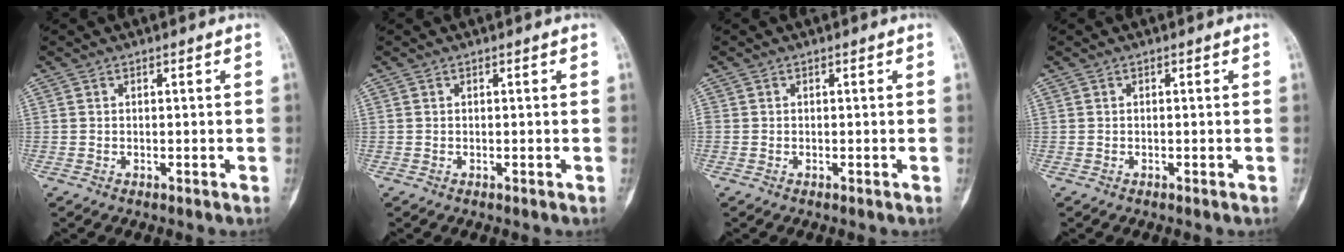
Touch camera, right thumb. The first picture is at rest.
{"total": 0.0}
{"total": 0.0}
{"total": 0.0}